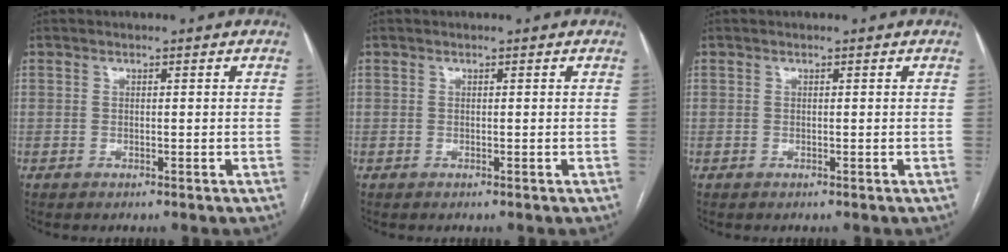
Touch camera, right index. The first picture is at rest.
{"total": 0.0}
{"total": 0.0}